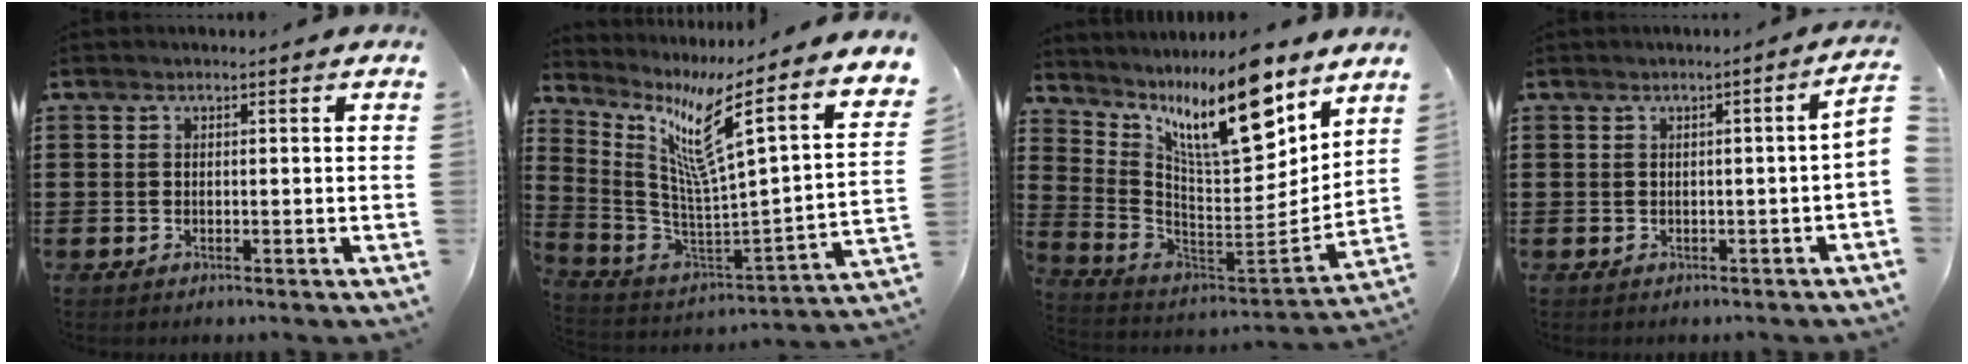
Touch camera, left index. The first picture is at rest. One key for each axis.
{"total": 10.6, "fx": 6.0, "fy": 0.3, "fz": 8.7, "tx": -0.186, "ty": -0.053, "tz": 0.078}
{"total": 13.7, "fx": 9.2, "fy": 3.3, "fz": 9.6, "tx": -0.186, "ty": -0.051, "tz": 0.156}
{"total": 1.2, "fx": -0.5, "fy": -0.2, "fz": 1.1, "tx": -0.018, "ty": -0.005, "tz": -0.010}